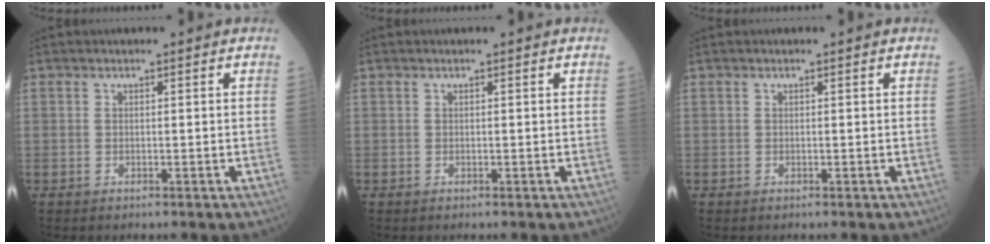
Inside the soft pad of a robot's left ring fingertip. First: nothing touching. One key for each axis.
{"total": 0.0}
{"total": 0.0}